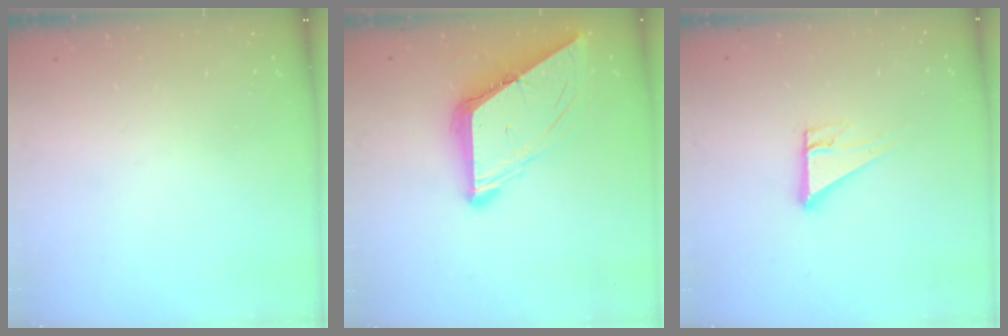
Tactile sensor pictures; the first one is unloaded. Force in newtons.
{"total": 10.6, "press": 10.5, "slide": 1.3}
{"total": 6.6, "press": 6.6, "slide": 0.6}